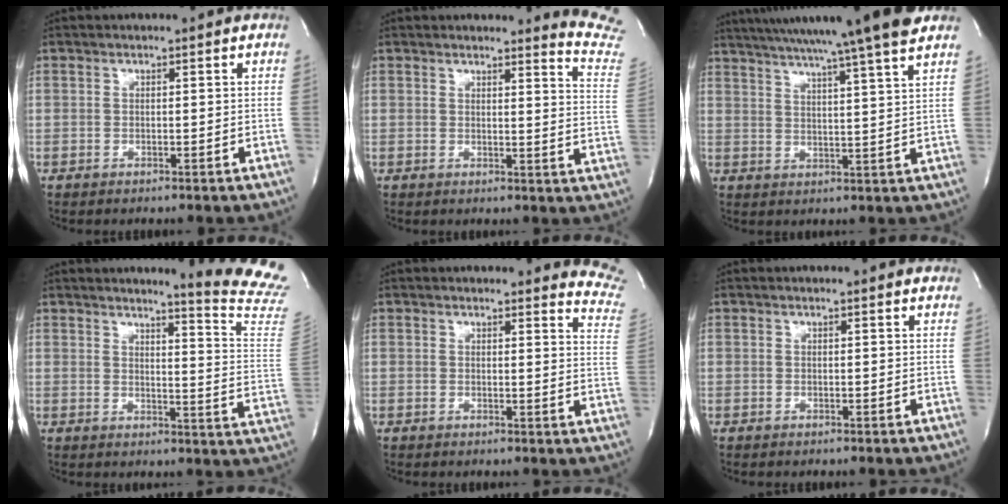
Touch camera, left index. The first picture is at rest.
{"total": 9.1, "force": [9.0, -1.1, 0.0], "torque": [0.006, -0.133, 0.067]}
{"total": 19.3, "force": [16.2, -1.1, 10.4], "torque": [-0.182, -0.008, 0.222]}
{"total": 14.0, "force": [13.2, -2.5, 4.1], "torque": [-0.057, -0.149, 0.134]}
{"total": 10.5, "force": [10.5, 0.9, 0.9], "torque": [0.025, -0.097, 0.069]}
{"total": 2.6, "force": [2.5, 0.5, 0.6], "torque": [-0.015, 0.005, 0.018]}